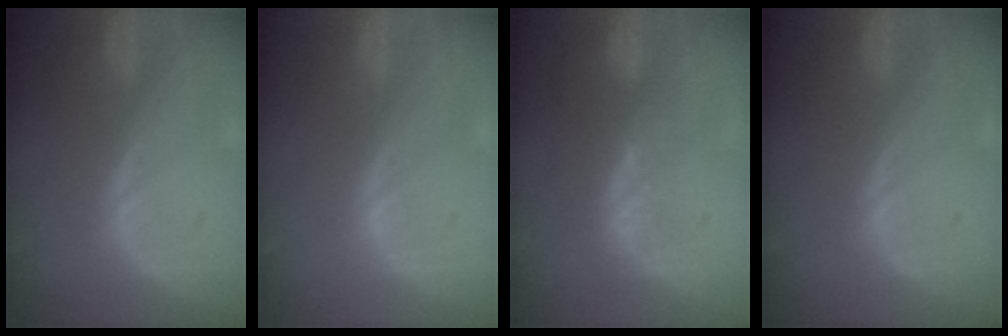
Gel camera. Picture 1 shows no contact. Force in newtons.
{"total": 0.0}
{"total": 4.6, "press": 4.0, "slide": 2.4}
{"total": 0.0}